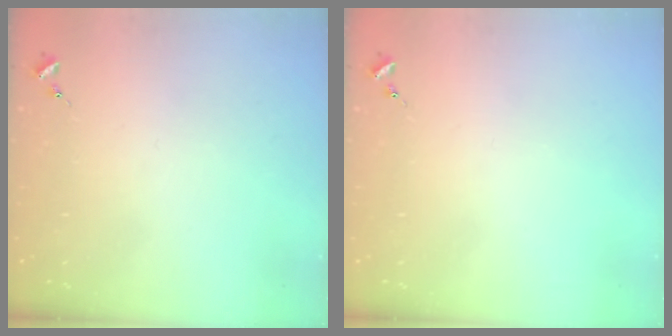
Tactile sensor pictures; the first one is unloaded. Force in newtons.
{"total": 0.0}